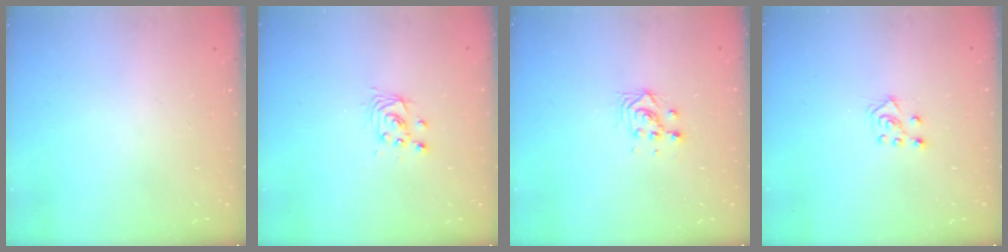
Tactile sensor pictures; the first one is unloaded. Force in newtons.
{"total": 3.2, "press": 3.2, "slide": 0.2}
{"total": 4.0, "press": 4.0, "slide": 0.1}
{"total": 5.4, "press": 5.3, "slide": 0.6}